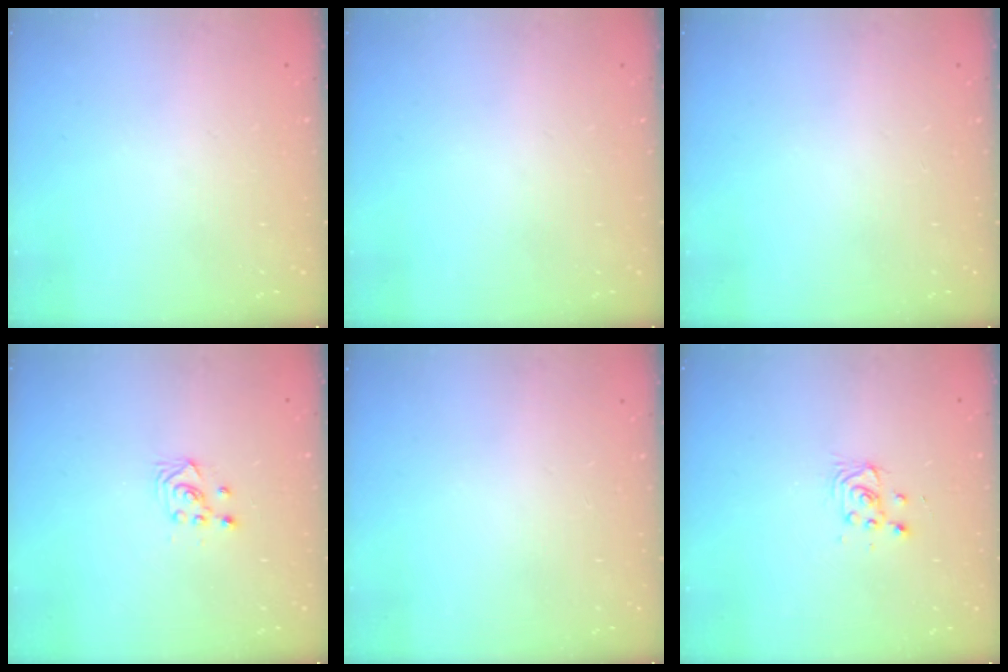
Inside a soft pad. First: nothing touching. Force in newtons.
{"total": 0.0}
{"total": 0.0}
{"total": 2.6, "press": 2.6, "slide": 0.3}
{"total": 0.0}
{"total": 3.0, "press": 3.0, "slide": 0.2}